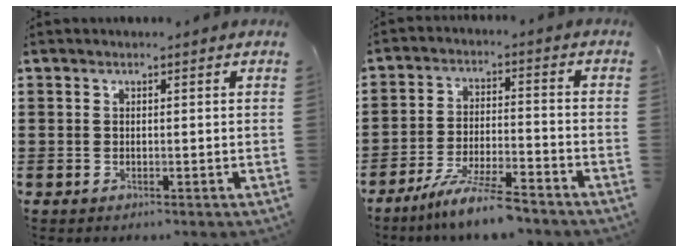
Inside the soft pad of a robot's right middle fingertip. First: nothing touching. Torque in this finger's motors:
{"motor_torque": [1.58, -0.56, 0.22, 0.20]}